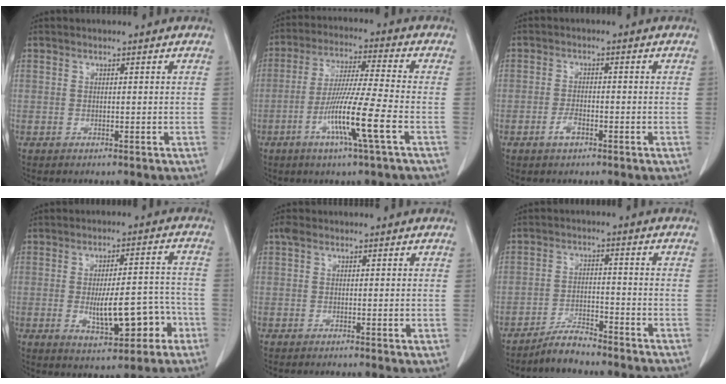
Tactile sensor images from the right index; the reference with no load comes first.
{"total": 11.4, "force": [-4.3, -1.1, 10.5], "torque": [-0.202, -0.016, -0.084]}
{"total": 2.4, "force": [-1.4, 0.9, 1.8], "torque": [-0.033, 0.003, -0.026]}
{"total": 10.3, "force": [-3.1, 3.4, 9.2], "torque": [-0.141, 0.015, -0.038]}
{"total": 1.4, "force": [-0.3, 0.3, 1.4], "torque": [-0.019, -0.004, -0.005]}
{"total": 3.9, "force": [-3.8, 0.5, 0.7], "torque": [-0.011, -0.009, -0.071]}